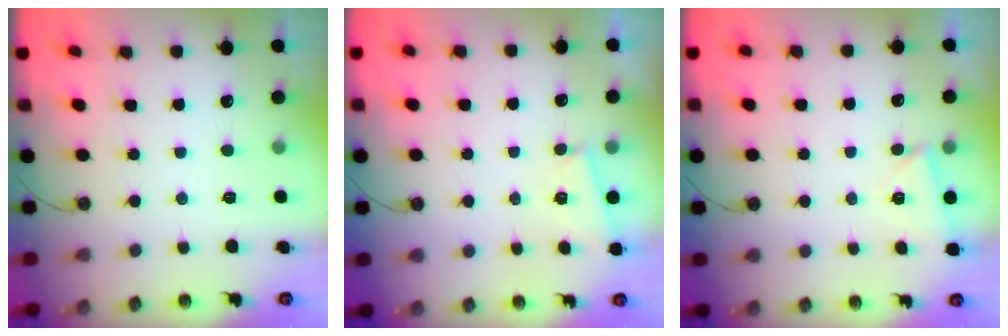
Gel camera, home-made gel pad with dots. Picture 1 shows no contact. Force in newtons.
{"total": 1.7, "press": 1.3, "slide": 1.0}
{"total": 2.9, "press": 2.8, "slide": 0.6}